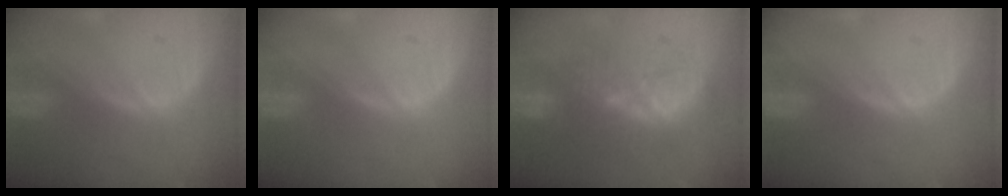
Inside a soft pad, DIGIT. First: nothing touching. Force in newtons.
{"total": 0.0}
{"total": 9.2, "press": 8.5, "slide": 3.4}
{"total": 0.0}